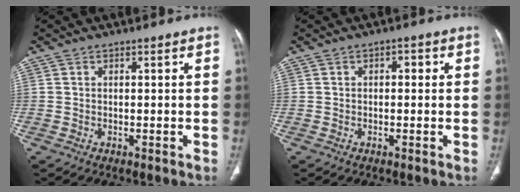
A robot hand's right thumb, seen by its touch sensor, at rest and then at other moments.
{"total": 1.7, "force": [0.3, 1.0, 1.3], "torque": [-0.008, 0.005, -0.002]}